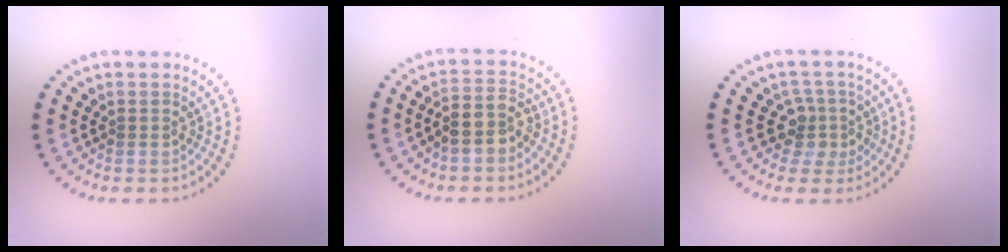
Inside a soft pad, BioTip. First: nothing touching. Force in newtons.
{"total": 3.0, "press": 2.7, "slide": 1.3}
{"total": 2.6, "press": 2.0, "slide": 1.8}